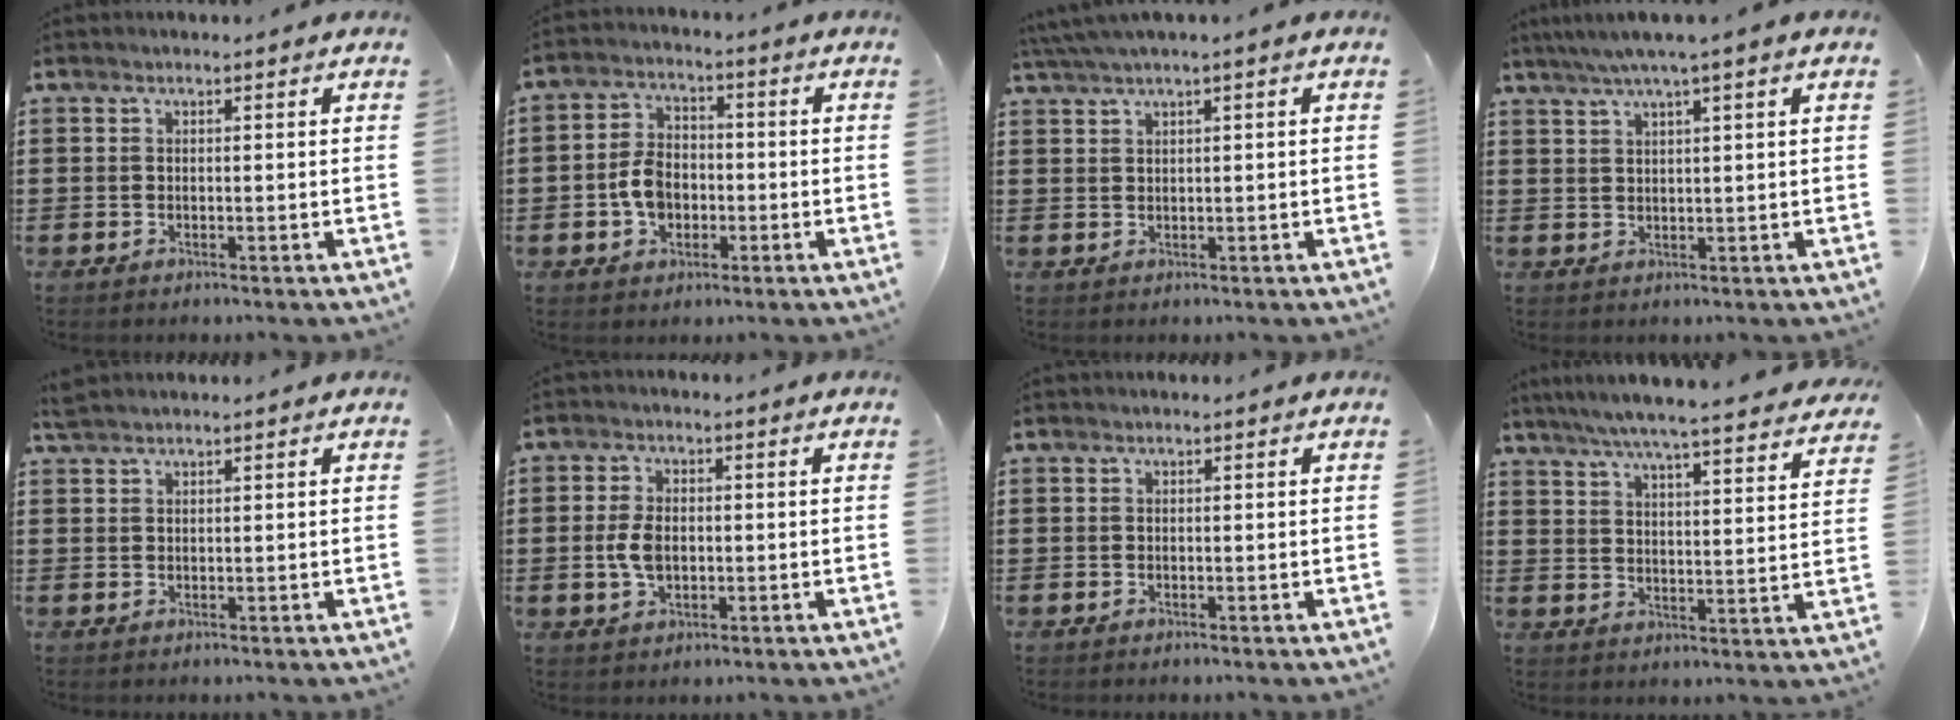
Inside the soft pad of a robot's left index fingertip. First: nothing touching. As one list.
[{"total": 5.8, "force": [-1.5, 4.3, 3.6], "torque": [-0.084, 0.008, -0.033]}, {"total": 1.9, "force": [0.9, -0.2, 1.7], "torque": [-0.031, -0.002, 0.018]}, {"total": 3.2, "force": [1.8, -0.3, 2.6], "torque": [-0.053, 0.001, 0.031]}, {"total": 1.3, "force": [1.2, 0.1, 0.6], "torque": [-0.014, 0.001, 0.022]}, {"total": 4.8, "force": [-0.3, 2.9, 3.8], "torque": [-0.094, 0.001, -0.012]}, {"total": 0.0}, {"total": 5.8, "force": [5.3, -0.5, 2.3], "torque": [-0.067, -0.035, 0.088]}]